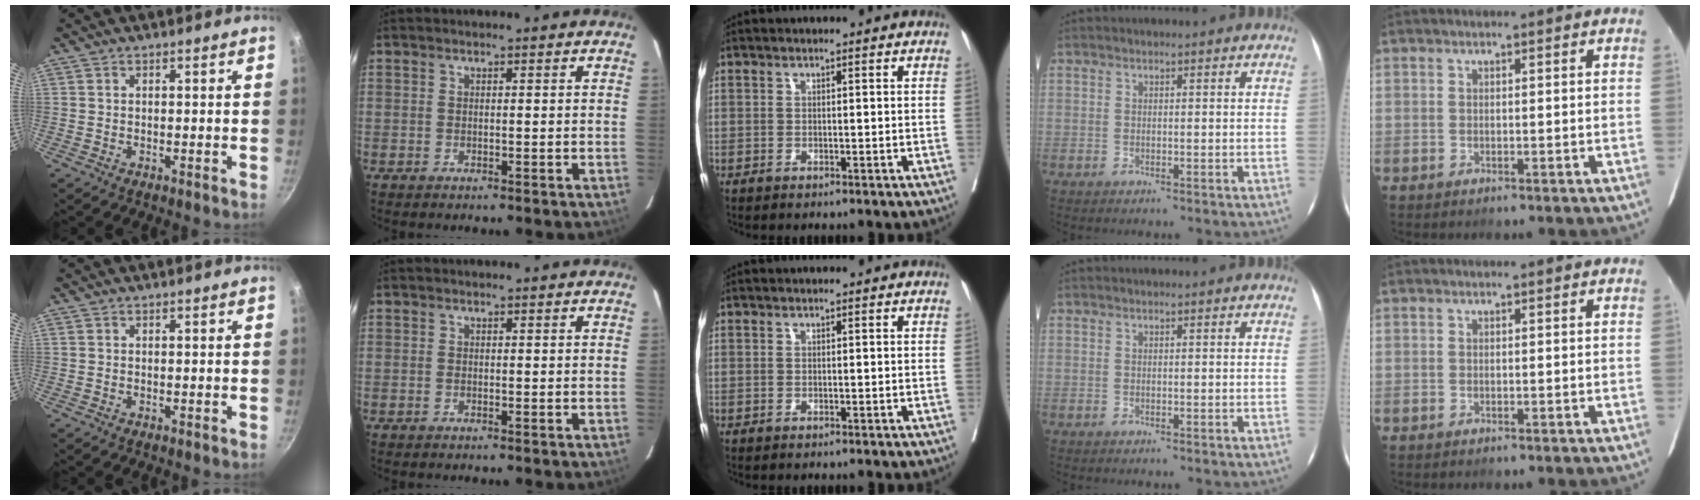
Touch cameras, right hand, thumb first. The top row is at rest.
{}